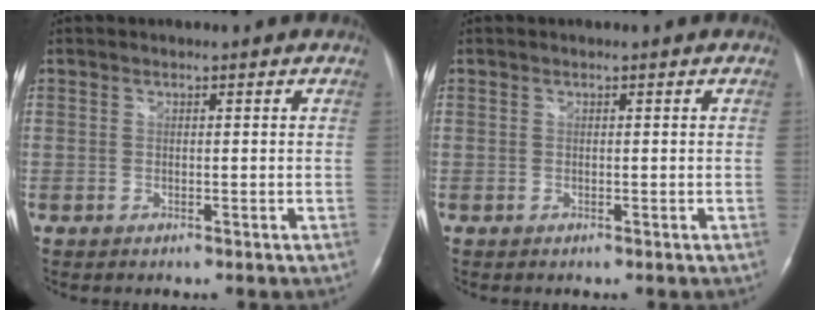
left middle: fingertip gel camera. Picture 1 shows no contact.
{"total": 0.0}